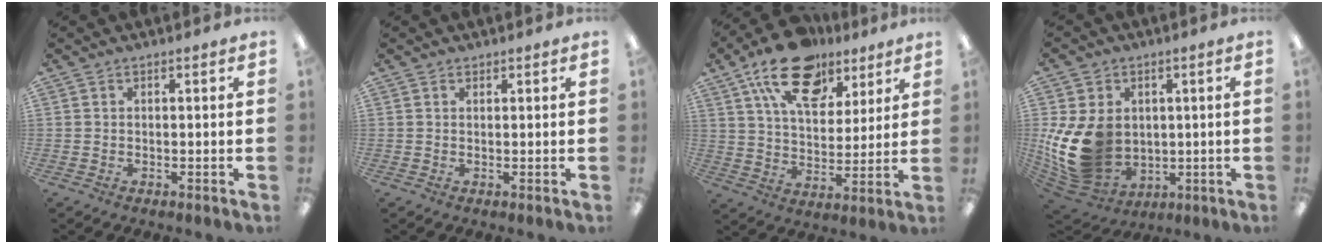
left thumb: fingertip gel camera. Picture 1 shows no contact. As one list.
[{"total": 0.8, "force": [0.7, 0.3, 0.2], "torque": [-0.004, 0.000, 0.013]}, {"total": 18.7, "force": [11.8, 10.3, 10.2], "torque": [-0.170, -0.052, 0.209]}, {"total": 16.6, "force": [0.6, 13.3, 9.8], "torque": [-0.224, -0.017, 0.020]}]